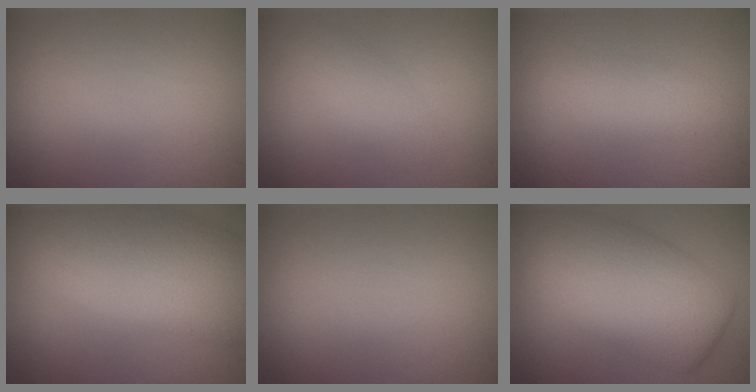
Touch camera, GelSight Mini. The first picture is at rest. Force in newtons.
{"total": 2.1, "press": 2.1, "slide": 0.0}
{"total": 2.4, "press": 2.4, "slide": 0.1}
{"total": 10.7, "press": 10.7, "slide": 0.7}
{"total": 0.0}
{"total": 8.8, "press": 8.8, "slide": 0.4}